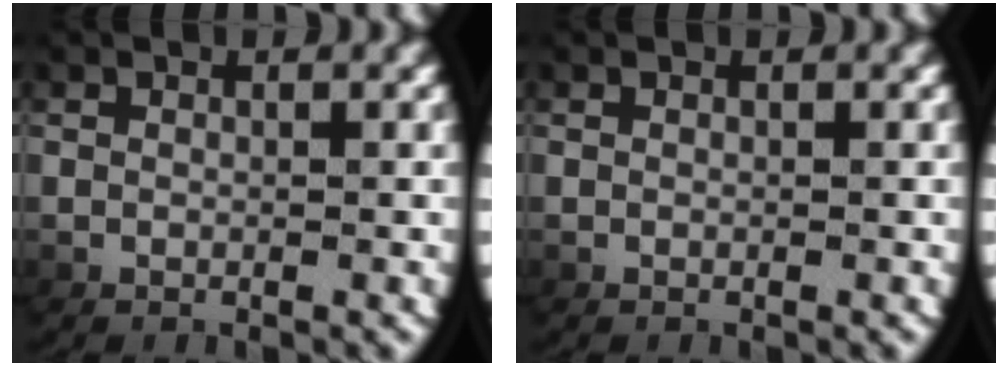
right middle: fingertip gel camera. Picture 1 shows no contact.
{"total": 0.0}